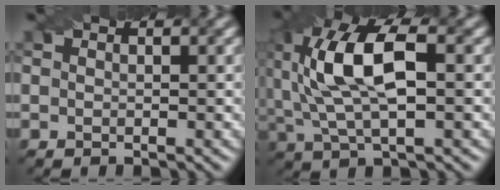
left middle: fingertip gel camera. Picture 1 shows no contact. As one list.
[{"total": 8.9, "force": [0.7, 4.0, 8.0], "torque": [-0.168, 0.025, 0.017]}]